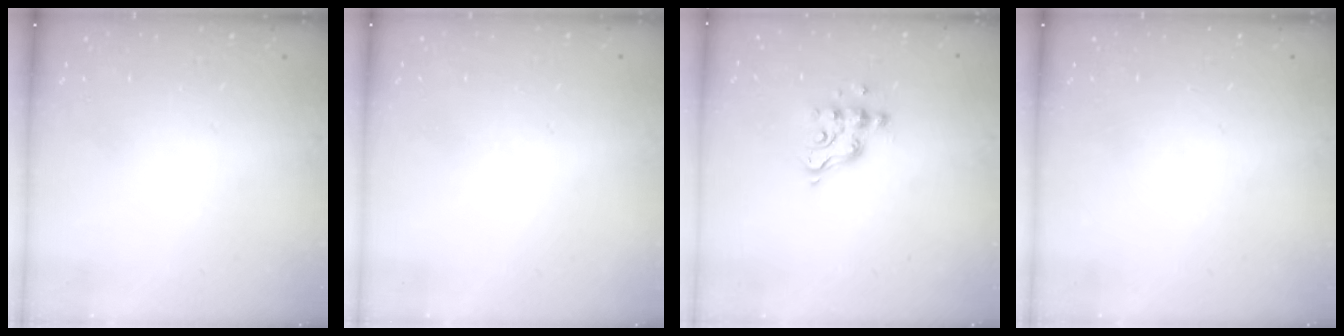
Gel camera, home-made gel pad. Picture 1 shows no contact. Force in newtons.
{"total": 0.8, "press": 0.7, "slide": 0.3}
{"total": 8.1, "press": 8.1, "slide": 0.4}
{"total": 0.0}